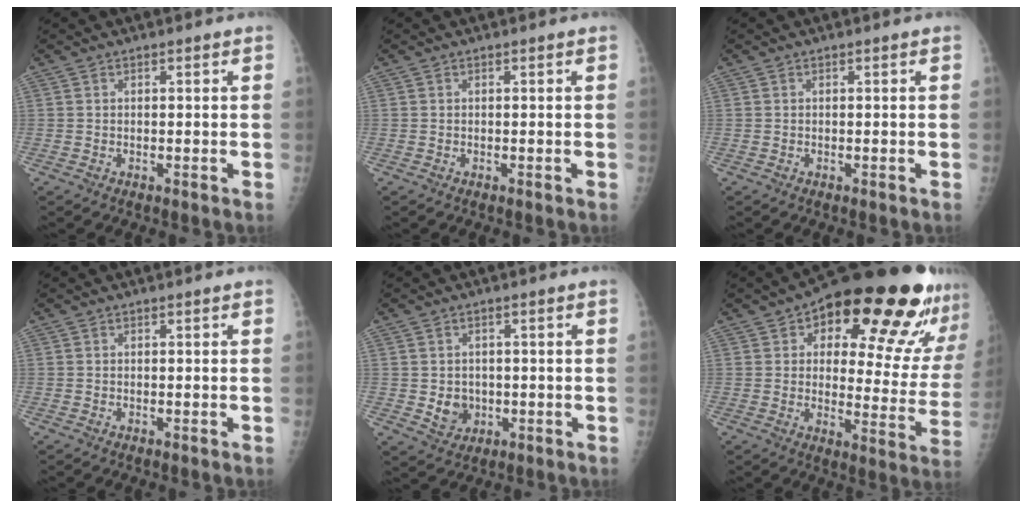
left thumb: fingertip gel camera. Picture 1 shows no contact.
{"total": 0.0}
{"total": 0.0}
{"total": 0.0}
{"total": 4.5, "force": [-0.5, 3.9, 2.1], "torque": [-0.014, 0.001, 0.002]}
{"total": 26.4, "force": [15.7, 10.2, 18.6], "torque": [-0.215, -0.043, 0.212]}